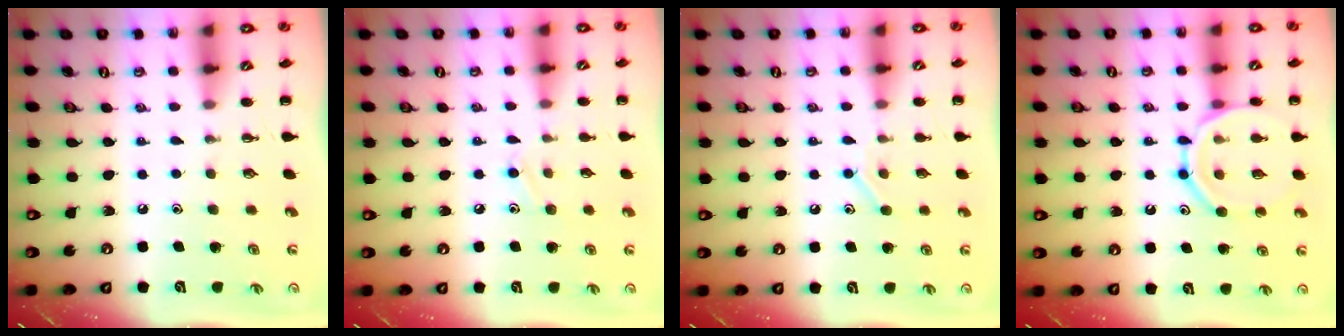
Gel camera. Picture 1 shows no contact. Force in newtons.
{"total": 8.4, "press": 8.1, "slide": 2.4}
{"total": 8.0, "press": 7.8, "slide": 1.7}
{"total": 13.8, "press": 13.8, "slide": 1.4}